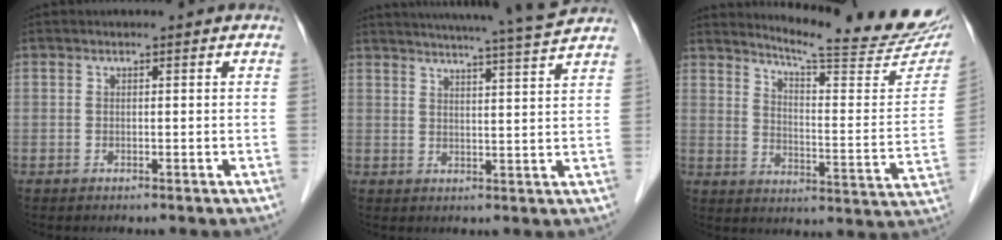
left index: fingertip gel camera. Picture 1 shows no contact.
{"total": 14.0, "force": [13.0, -1.6, 5.0], "torque": [-0.088, -0.024, 0.167]}
{"total": 21.4, "force": [19.6, 0.6, 8.5], "torque": [-0.123, -0.091, 0.244]}